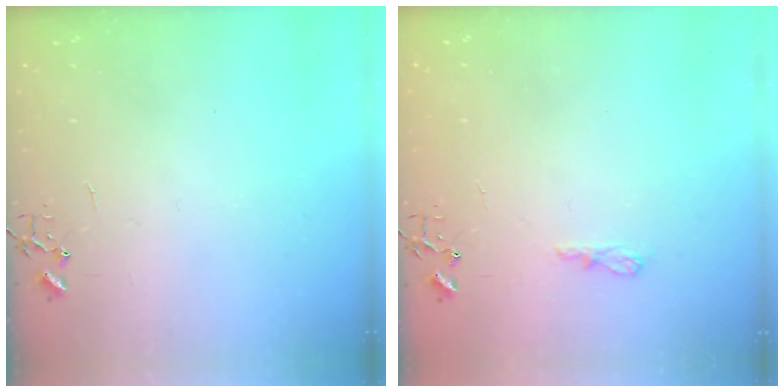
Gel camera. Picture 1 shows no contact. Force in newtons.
{"total": 6.9, "press": 6.8, "slide": 0.8}